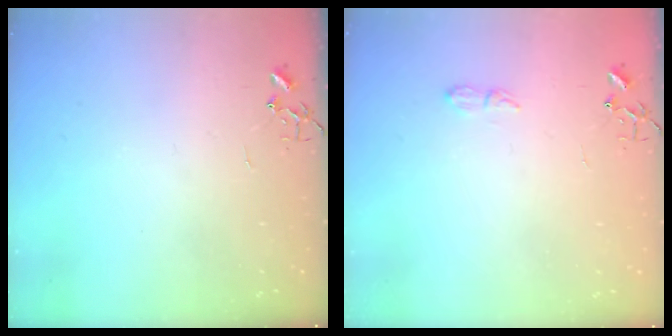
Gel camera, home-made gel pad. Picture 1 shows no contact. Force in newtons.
{"total": 5.8, "press": 5.7, "slide": 0.7}